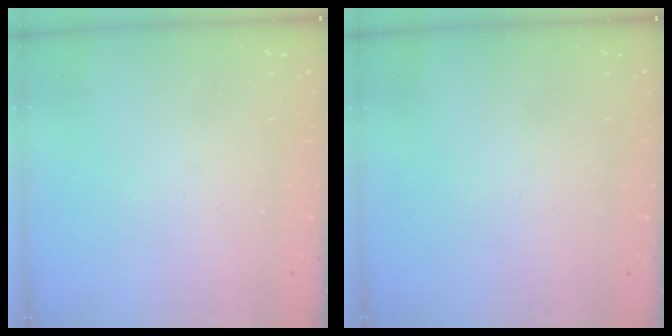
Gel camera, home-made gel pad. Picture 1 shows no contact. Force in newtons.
{"total": 0.0}